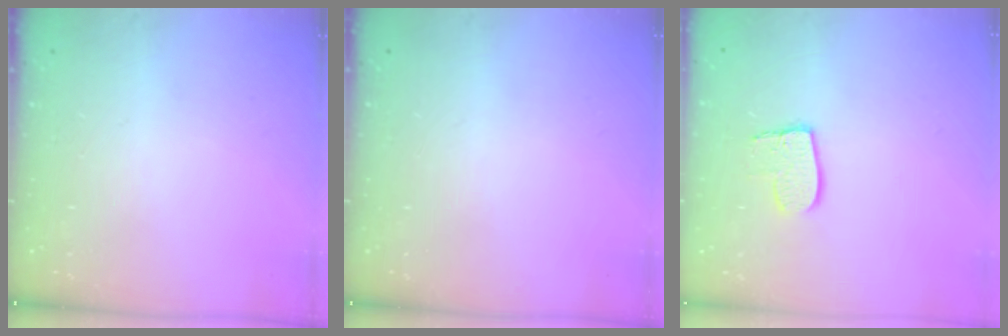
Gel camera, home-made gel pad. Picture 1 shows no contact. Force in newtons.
{"total": 0.0}
{"total": 8.3, "press": 8.3, "slide": 0.7}